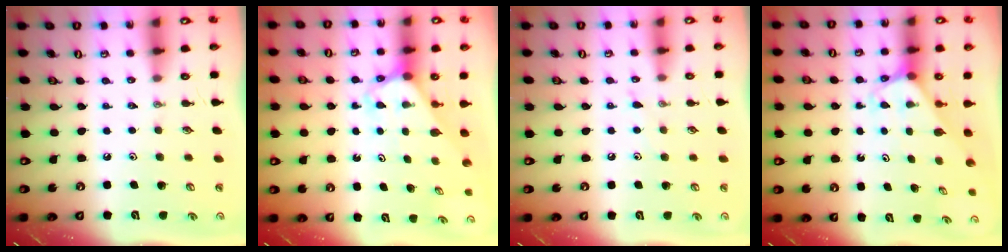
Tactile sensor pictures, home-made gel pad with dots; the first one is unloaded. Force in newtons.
{"total": 2.7, "press": 2.6, "slide": 0.2}
{"total": 5.8, "press": 5.8, "slide": 0.7}
{"total": 2.5, "press": 2.5, "slide": 0.2}